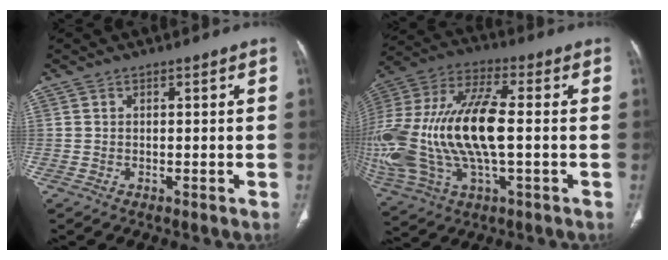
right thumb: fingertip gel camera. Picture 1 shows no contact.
{"total": 28.2, "force": [-1.7, 12.7, 25.1], "torque": [-0.609, 0.009, -0.022]}